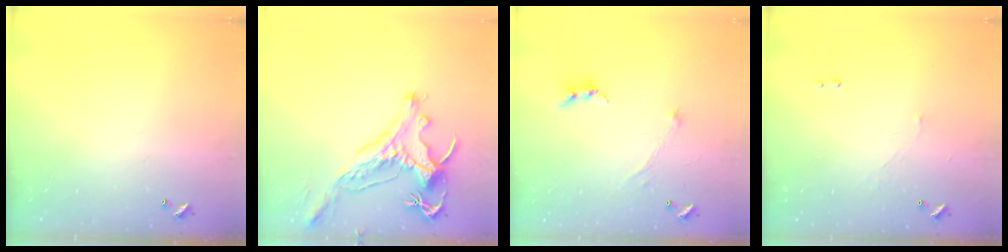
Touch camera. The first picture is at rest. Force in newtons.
{"total": 1.2, "press": 0.9, "slide": 0.9}
{"total": 0.0}
{"total": 1.3, "press": 1.2, "slide": 0.5}